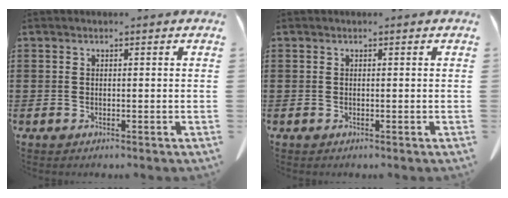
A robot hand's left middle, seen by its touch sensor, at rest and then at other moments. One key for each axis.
{"total": 0.0}